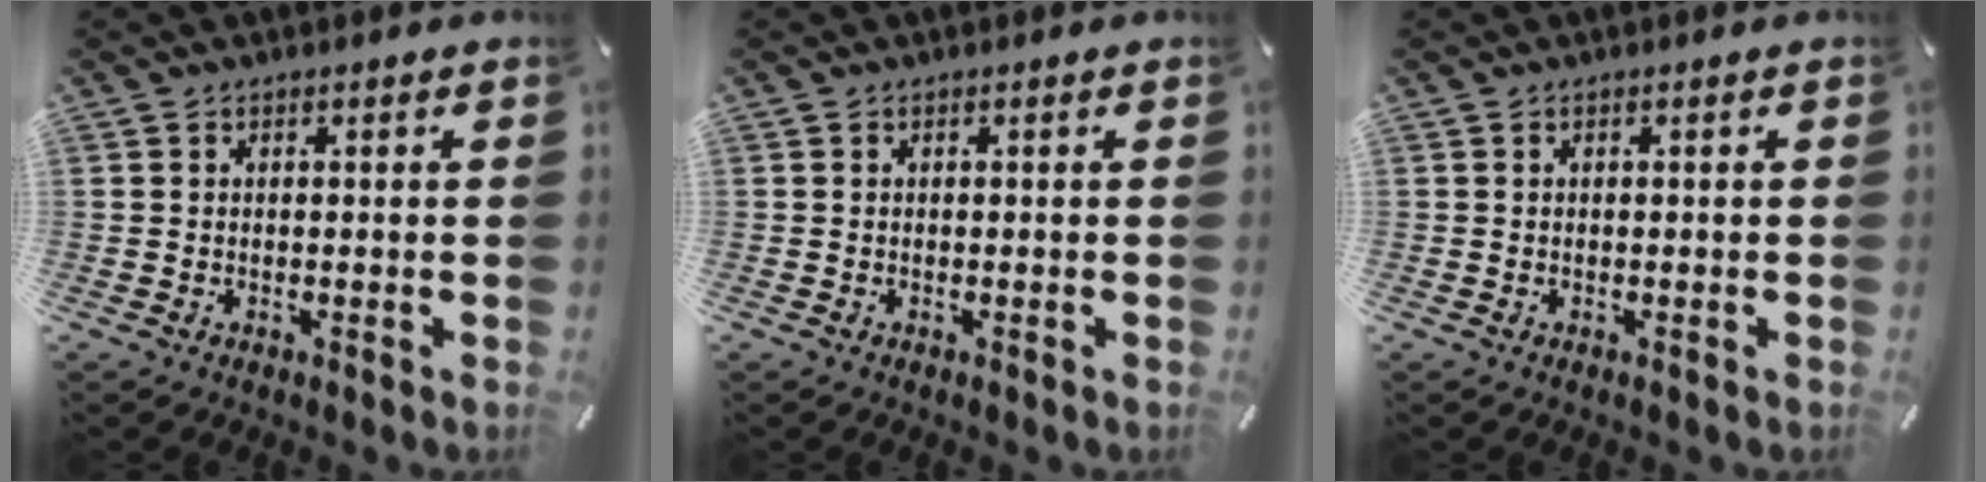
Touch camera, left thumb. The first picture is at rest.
{"total": 0.0}
{"total": 0.0}